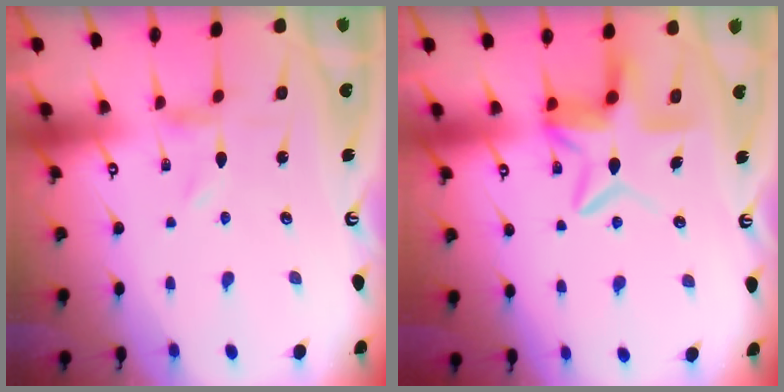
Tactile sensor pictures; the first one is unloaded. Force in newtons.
{"total": 10.8, "press": 10.7, "slide": 1.2}